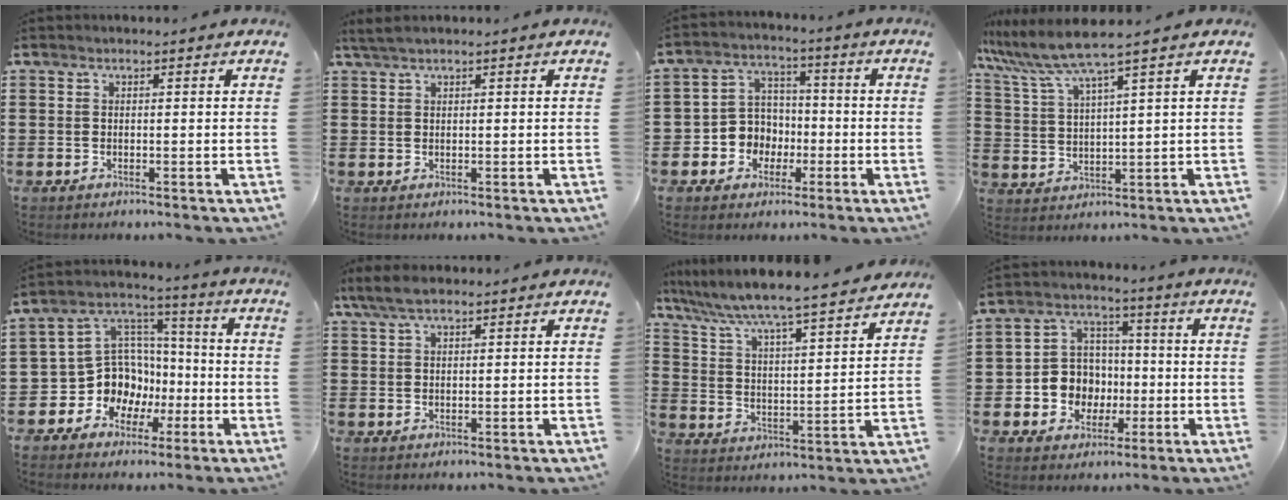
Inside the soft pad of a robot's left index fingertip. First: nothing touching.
{"total": 1.4, "force": [1.0, 0.0, 1.0], "torque": [-0.021, -0.002, 0.020]}
{"total": 6.1, "force": [-1.6, 5.7, 1.4], "torque": [-0.056, 0.012, -0.034]}
{"total": 6.1, "force": [4.7, -0.5, 3.9], "torque": [-0.101, -0.026, 0.076]}
{"total": 10.5, "force": [-2.7, 9.7, 3.1], "torque": [-0.111, -0.002, -0.042]}
{"total": 3.9, "force": [2.5, 1.2, 2.8], "torque": [-0.065, 0.003, 0.045]}
{"total": 5.4, "force": [5.0, -0.6, 2.1], "torque": [-0.065, -0.045, 0.075]}
{"total": 7.5, "force": [-1.1, 7.1, 2.1], "torque": [-0.069, 0.015, -0.014]}